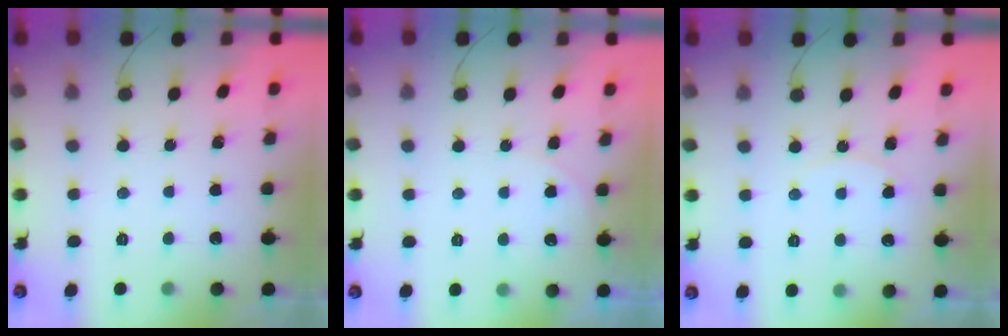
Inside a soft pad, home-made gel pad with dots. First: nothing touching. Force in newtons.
{"total": 4.3, "press": 4.3, "slide": 0.1}
{"total": 5.3, "press": 5.3, "slide": 0.6}